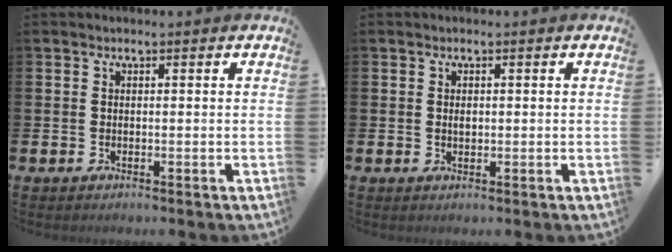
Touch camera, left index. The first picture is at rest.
{"total": 0.8, "force": [0.2, 0.5, 0.6], "torque": [-0.014, 0.003, 0.002]}